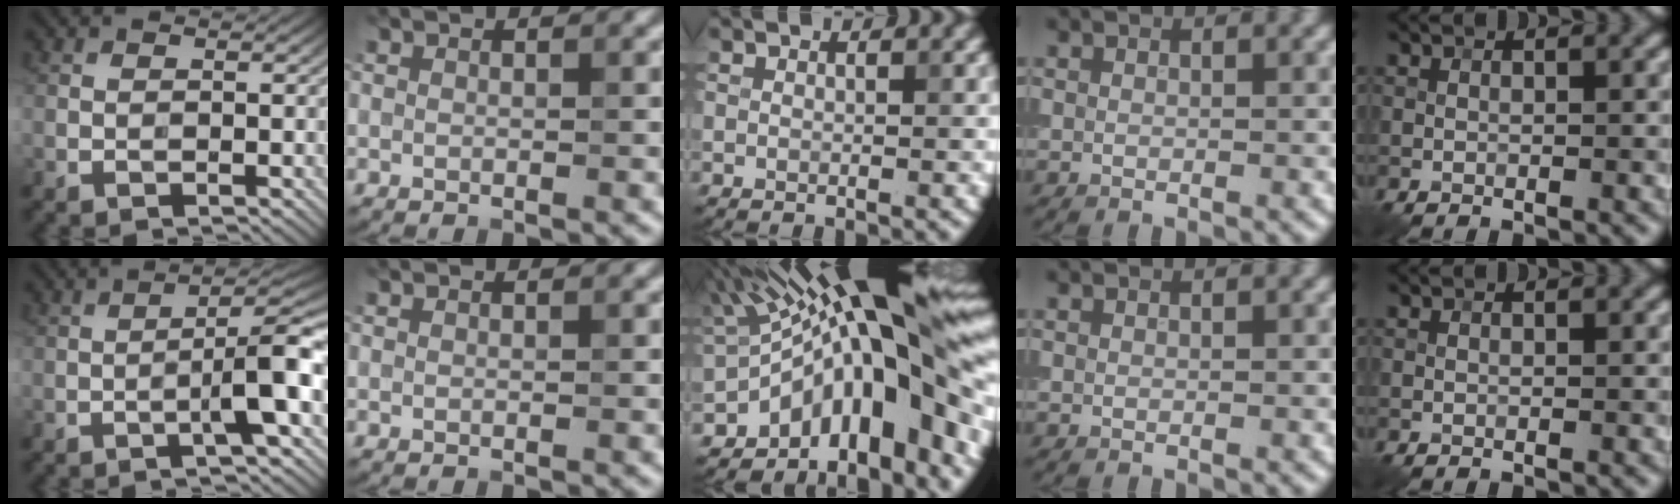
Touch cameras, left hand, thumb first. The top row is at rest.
{"thumb": {"total": 7.4, "force": [-2.0, 1.1, 7.0], "torque": [-0.102, 0.025, -0.037]}, "middle": {"total": 14.9, "force": [-1.1, 6.2, 13.5], "torque": [-0.163, 0.027, -0.025]}}